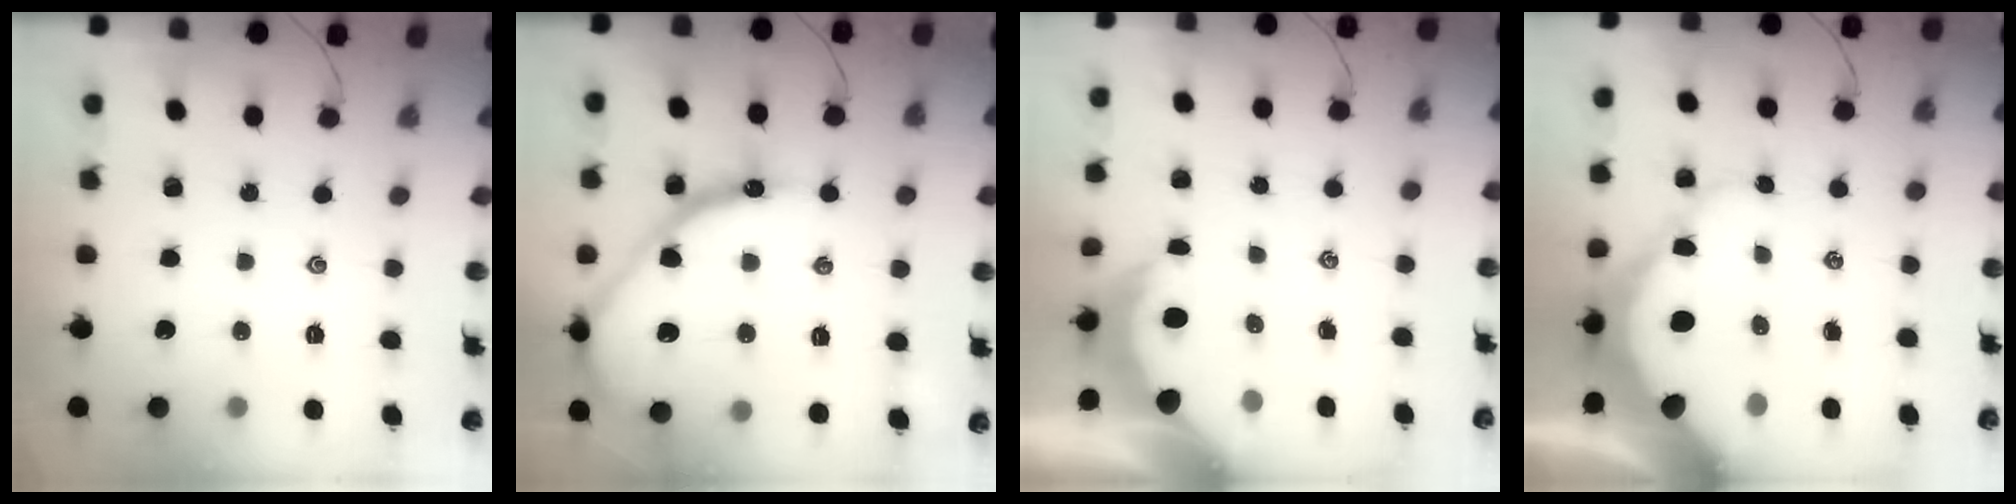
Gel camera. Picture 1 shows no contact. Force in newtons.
{"total": 19.2, "press": 19.1, "slide": 1.7}
{"total": 5.9, "press": 5.8, "slide": 0.9}
{"total": 12.5, "press": 12.4, "slide": 1.6}